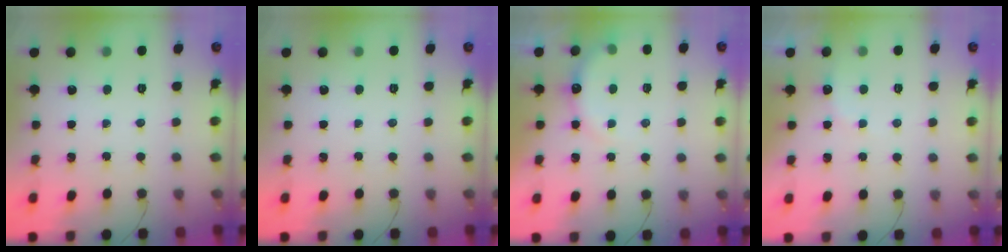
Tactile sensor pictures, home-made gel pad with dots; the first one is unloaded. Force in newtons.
{"total": 0.0}
{"total": 8.4, "press": 8.3, "slide": 0.9}
{"total": 5.3, "press": 5.2, "slide": 1.0}